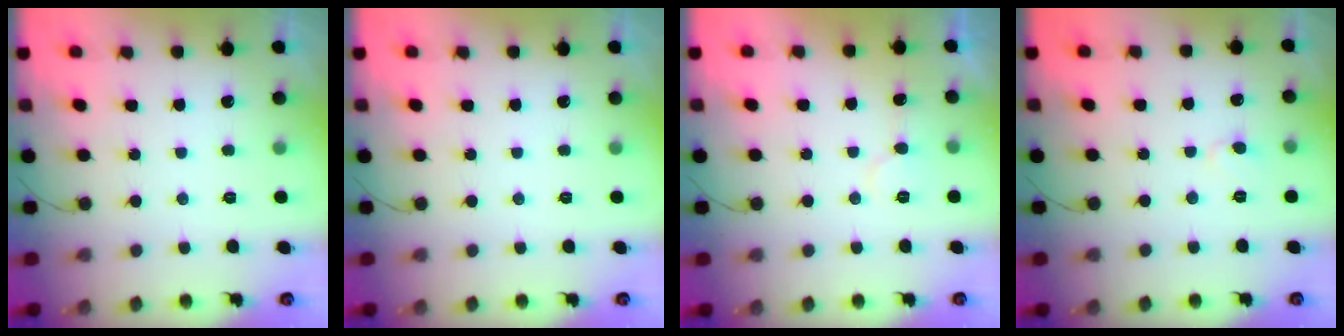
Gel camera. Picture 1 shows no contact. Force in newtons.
{"total": 0.0}
{"total": 6.9, "press": 6.9, "slide": 0.5}
{"total": 3.7, "press": 3.7, "slide": 0.3}